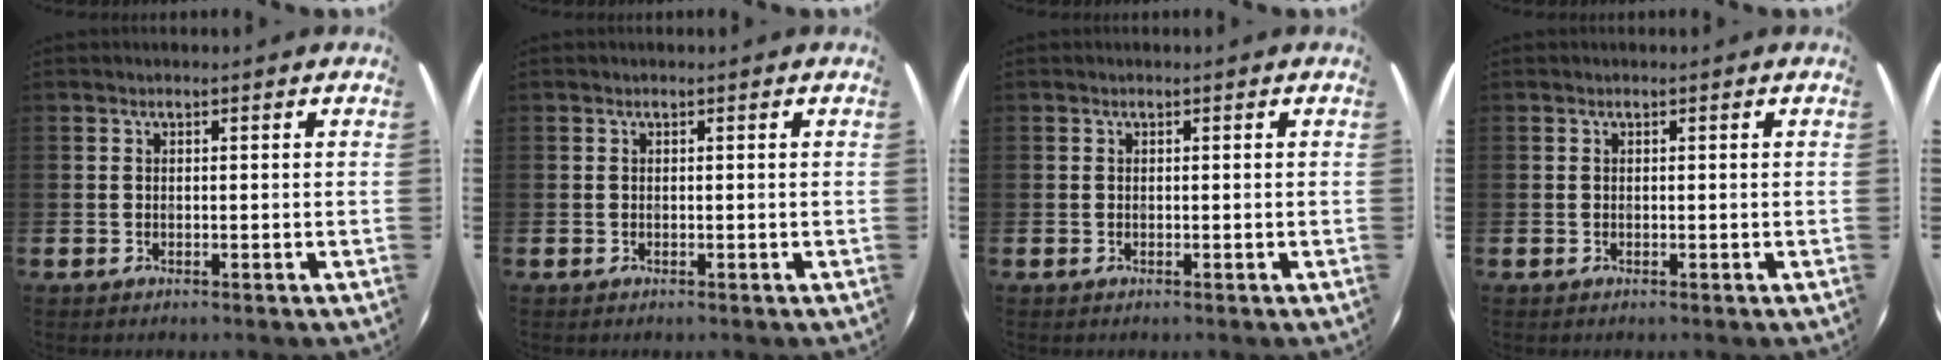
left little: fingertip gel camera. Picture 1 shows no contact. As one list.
[{"total": 0.0}, {"total": 0.0}, {"total": 0.0}]